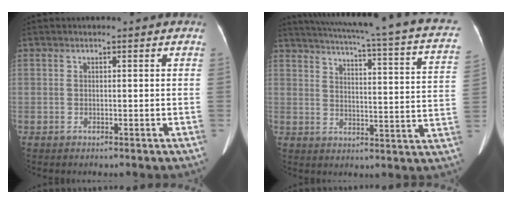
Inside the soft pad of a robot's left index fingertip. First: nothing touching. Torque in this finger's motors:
{"motor_torque": [-0.68, -0.70, -0.30, 0.02]}